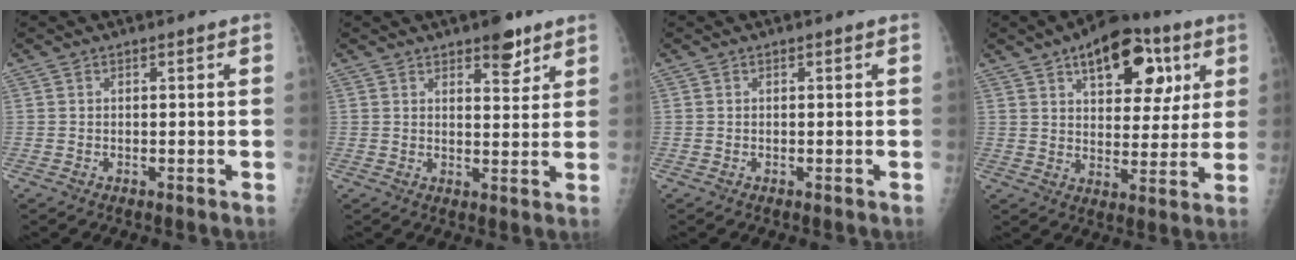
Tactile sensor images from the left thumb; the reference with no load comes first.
{"total": 5.8, "force": [3.9, 2.5, 3.5], "torque": [-0.026, -0.021, 0.051]}
{"total": 0.0}
{"total": 16.6, "force": [7.7, 9.0, 11.7], "torque": [-0.115, -0.013, 0.111]}